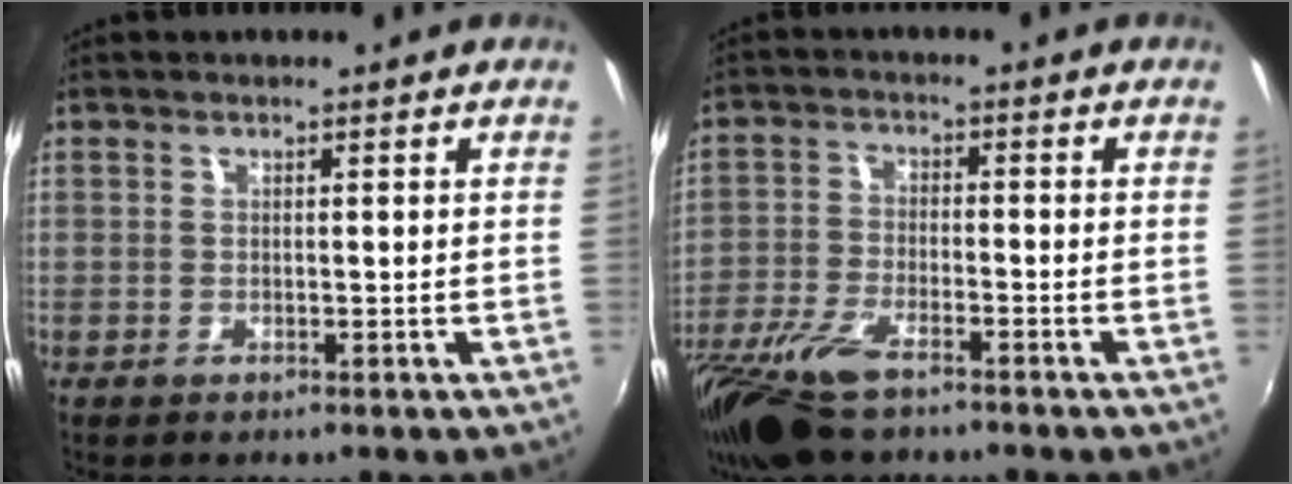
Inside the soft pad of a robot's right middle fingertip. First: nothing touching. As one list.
[{"total": 11.5, "force": [-8.3, 3.7, 7.0], "torque": [-0.166, -0.033, -0.164]}]